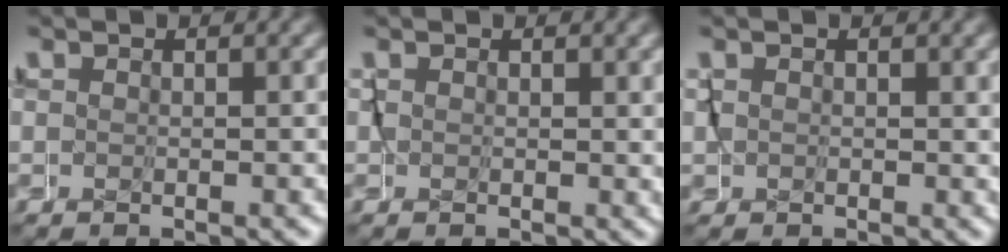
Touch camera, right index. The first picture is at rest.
{"total": 0.7, "force": [0.1, 0.5, 0.5], "torque": [-0.006, -0.004, 0.003]}
{"total": 1.1, "force": [0.2, 1.0, 0.5], "torque": [-0.006, -0.002, 0.003]}